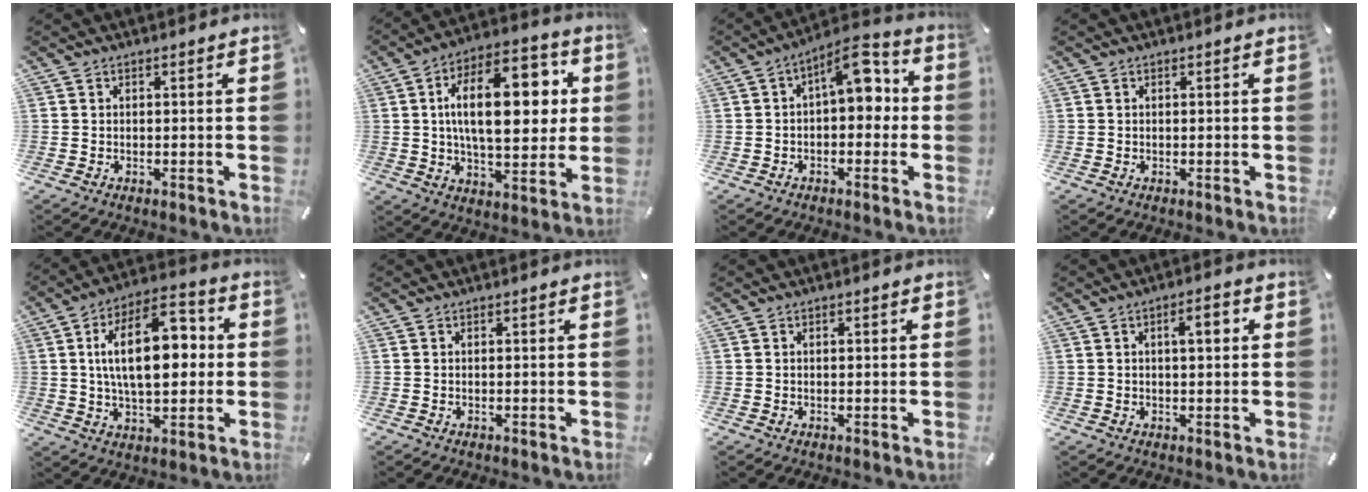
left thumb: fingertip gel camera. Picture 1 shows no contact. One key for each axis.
{"total": 21.2, "fx": 4.1, "fy": 10.5, "fz": 17.9, "tx": -0.291, "ty": 0.003, "tz": 0.059}
{"total": 8.8, "fx": 2.7, "fy": 4.6, "fz": 7.0, "tx": -0.099, "ty": -0.021, "tz": 0.039}
{"total": 0.0}
{"total": 18.6, "fx": 2.4, "fy": 10.0, "fz": 15.5, "tx": -0.258, "ty": 0.002, "tz": 0.033}
{"total": 0.0}
{"total": 0.6, "fx": 0.1, "fy": 0.3, "fz": 0.5, "tx": -0.010, "ty": 0.002, "tz": 0.001}
{"total": 4.6, "fx": 1.3, "fy": 1.6, "fz": 4.1, "tx": -0.059, "ty": 0.001, "tz": 0.012}